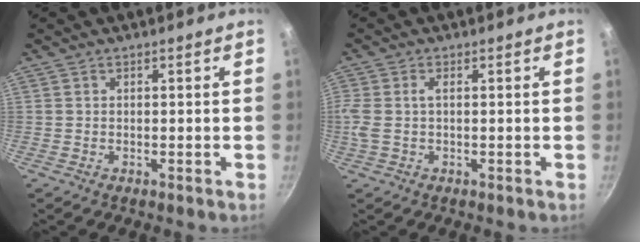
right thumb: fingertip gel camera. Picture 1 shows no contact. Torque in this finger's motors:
{"motor_torque": [0.08, 0.07, 0.13, 0.29, 0.07]}